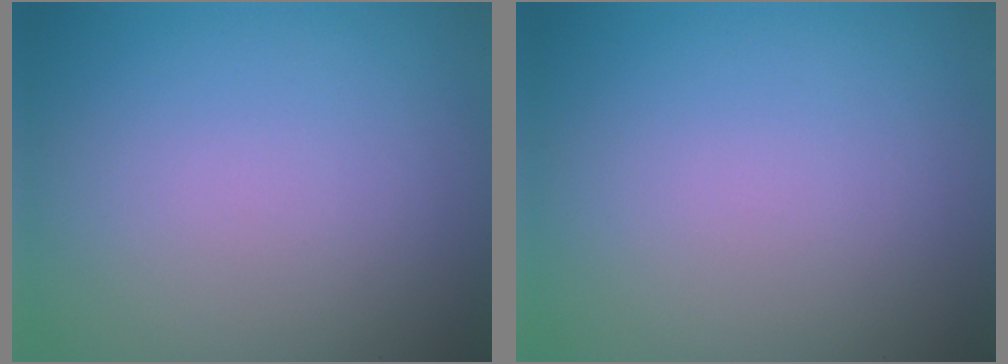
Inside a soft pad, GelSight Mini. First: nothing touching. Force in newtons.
{"total": 0.0}